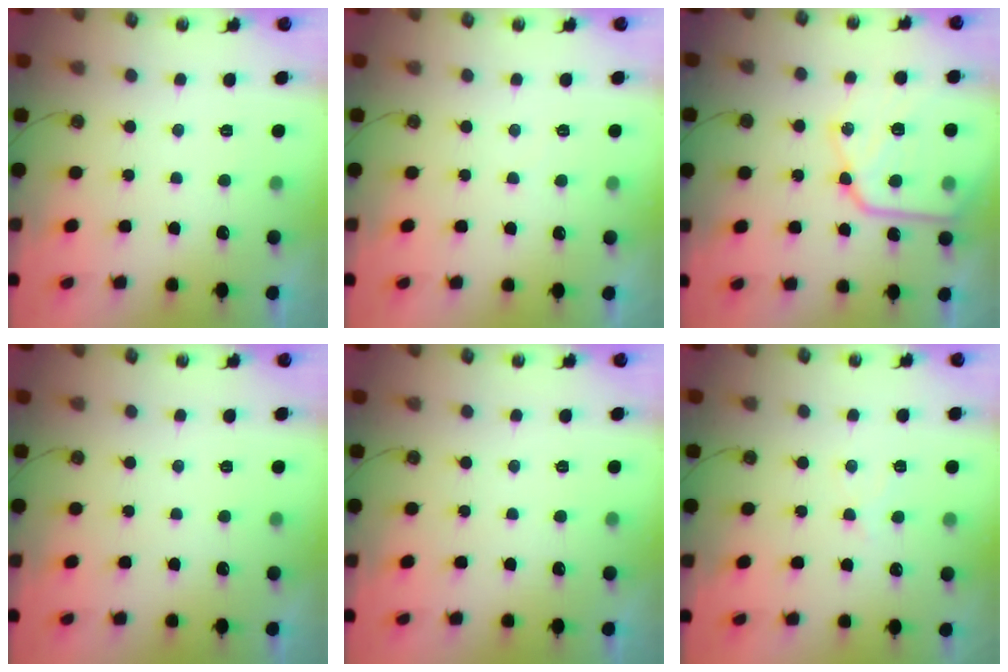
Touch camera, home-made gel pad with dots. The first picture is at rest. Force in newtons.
{"total": 2.4, "press": 2.3, "slide": 0.5}
{"total": 17.0, "press": 16.9, "slide": 1.6}
{"total": 0.0}
{"total": 0.0}
{"total": 5.1, "press": 5.1, "slide": 0.8}